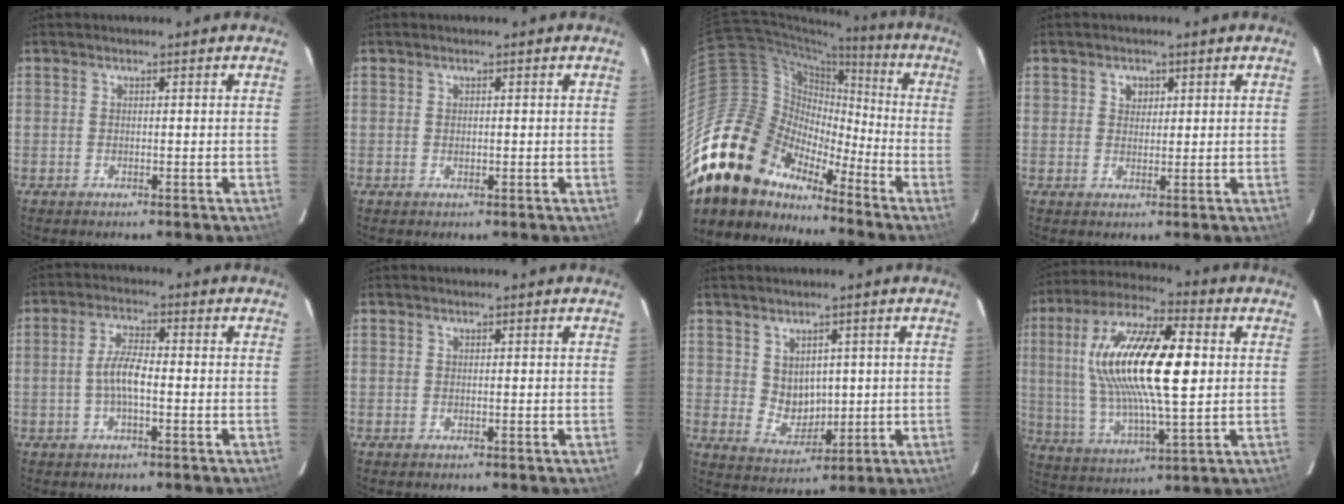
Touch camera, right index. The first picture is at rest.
{"total": 0.7, "force": [0.2, 0.6, 0.4], "torque": [-0.006, 0.002, 0.004]}
{"total": 21.2, "force": [-16.2, 11.4, 7.4], "torque": [-0.143, 0.024, -0.297]}
{"total": 2.5, "force": [1.0, 2.1, 0.7], "torque": [-0.005, 0.009, 0.018]}
{"total": 4.8, "force": [-1.1, 1.3, 4.5], "torque": [-0.092, 0.009, -0.021]}
{"total": 0.0}
{"total": 5.7, "force": [1.6, 4.7, 2.8], "torque": [-0.047, 0.000, 0.046]}
{"total": 21.6, "force": [3.5, 6.8, 20.2], "torque": [-0.389, 0.015, 0.063]}